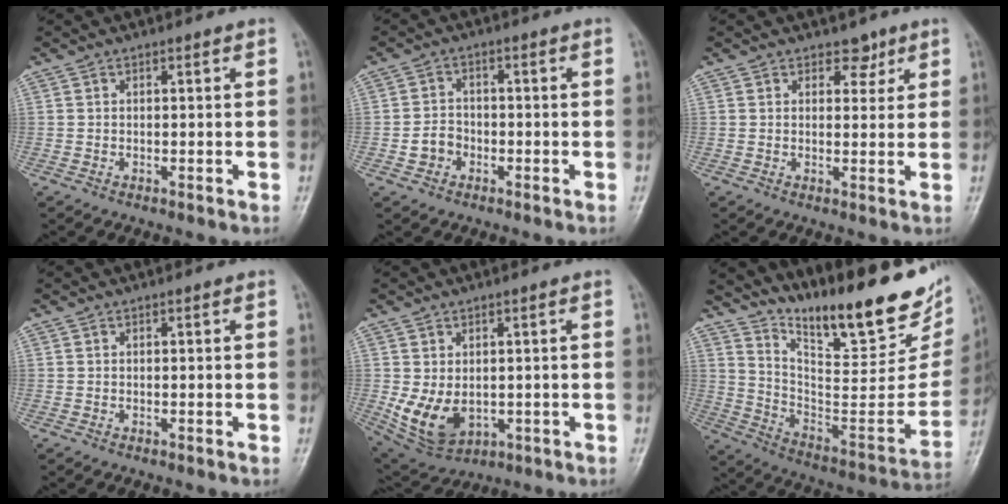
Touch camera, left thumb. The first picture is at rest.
{"total": 3.9, "force": [-1.4, 3.3, 1.5], "torque": [-0.012, 0.017, -0.029]}
{"total": 2.9, "force": [1.9, 1.9, 1.0], "torque": [0.010, -0.011, 0.026]}
{"total": 0.0}
{"total": 8.9, "force": [-0.7, 6.3, 6.3], "torque": [-0.103, -0.012, 0.011]}
{"total": 27.5, "force": [19.8, 7.3, 17.6], "torque": [-0.234, -0.107, 0.308]}